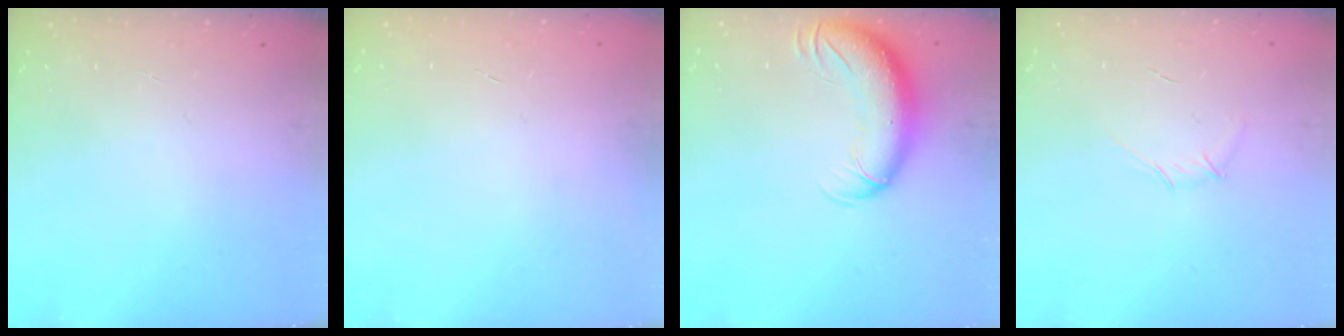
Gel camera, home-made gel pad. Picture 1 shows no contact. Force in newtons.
{"total": 0.0}
{"total": 12.9, "press": 12.4, "slide": 3.5}
{"total": 3.7, "press": 3.7, "slide": 0.6}